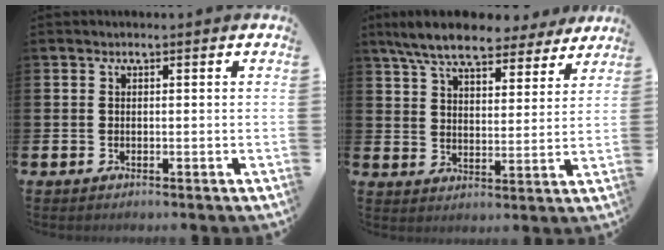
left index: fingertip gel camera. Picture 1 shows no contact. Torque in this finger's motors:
{"motor_torque": [1.10, -1.04, 1.05, 0.21]}